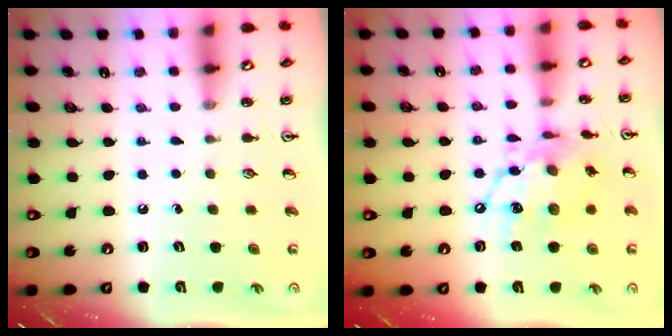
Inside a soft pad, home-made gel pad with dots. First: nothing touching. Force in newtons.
{"total": 14.0, "press": 13.9, "slide": 1.1}